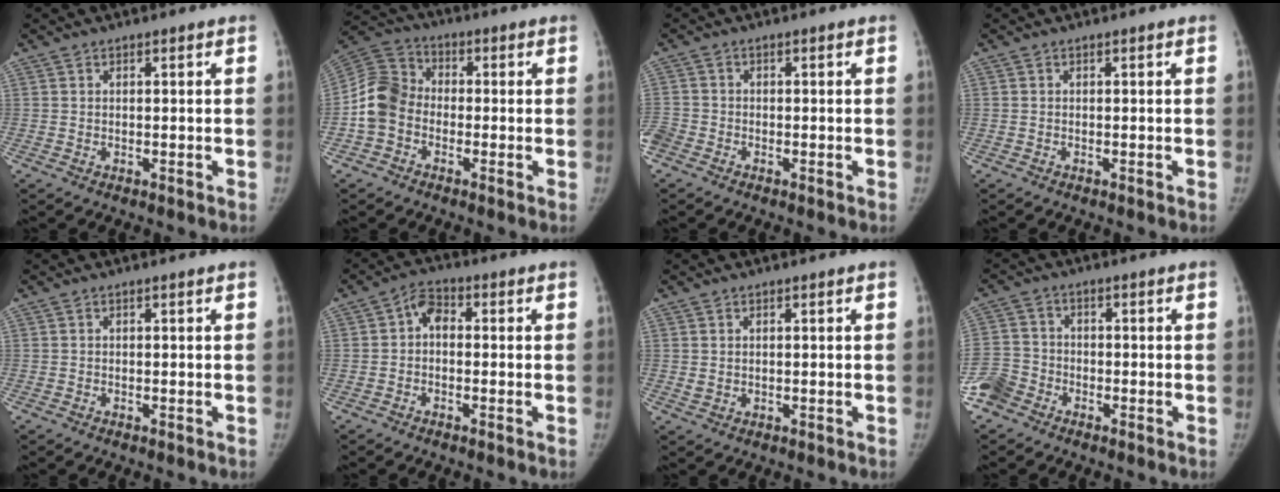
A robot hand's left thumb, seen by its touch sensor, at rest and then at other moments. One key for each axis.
{"total": 9.4, "fx": -1.9, "fy": 7.7, "fz": 5.0, "tx": -0.093, "ty": 0.031, "tz": -0.050}
{"total": 4.6, "fx": -2.5, "fy": 3.3, "fz": 1.9, "tx": -0.059, "ty": 0.002, "tz": -0.054}
{"total": 0.0}
{"total": 0.0}
{"total": 4.0, "fx": -0.1, "fy": 2.7, "fz": 2.9, "tx": -0.035, "ty": 0.015, "tz": -0.017}
{"total": 1.2, "fx": 0.5, "fy": 0.9, "fz": 0.6, "tx": -0.006, "ty": -0.006, "tz": 0.012}
{"total": 6.7, "fx": -4.2, "fy": 4.8, "fz": 2.1, "tx": -0.042, "ty": 0.012, "tz": -0.091}